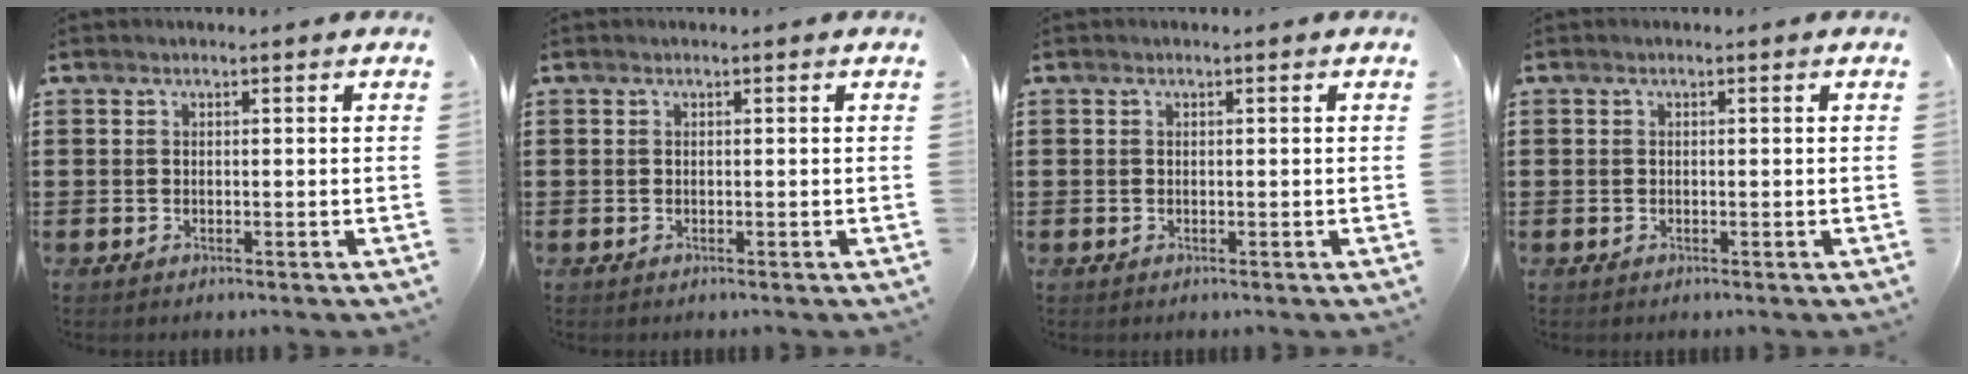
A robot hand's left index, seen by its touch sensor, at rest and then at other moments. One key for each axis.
{"total": 0.0}
{"total": 0.0}
{"total": 0.0}